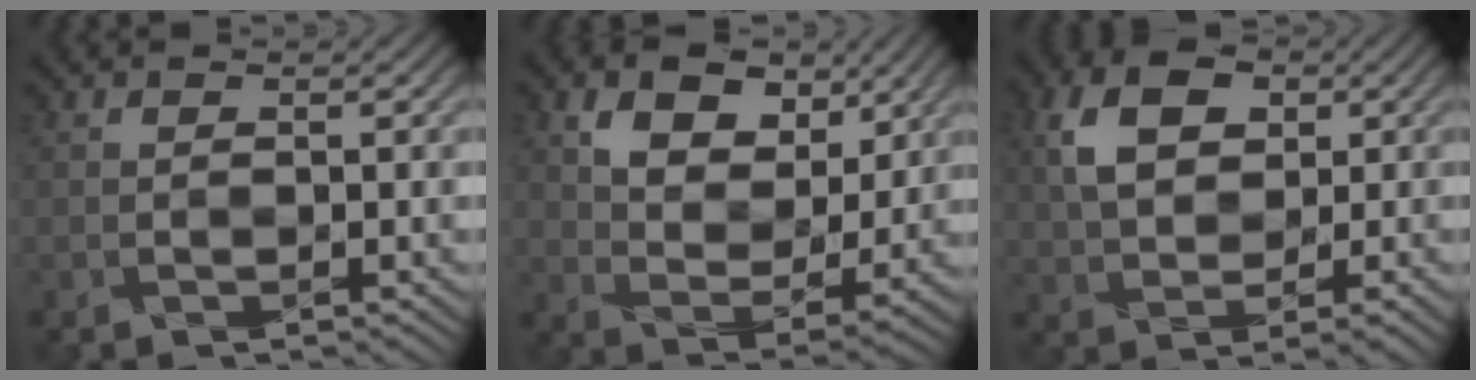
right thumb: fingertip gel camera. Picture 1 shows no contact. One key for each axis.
{"total": 9.3, "fx": 4.9, "fy": 5.7, "fz": 5.5, "tx": -0.111, "ty": -0.008, "tz": 0.087}
{"total": 7.0, "fx": 2.1, "fy": 4.7, "fz": 4.8, "tx": -0.099, "ty": 0.011, "tz": 0.036}